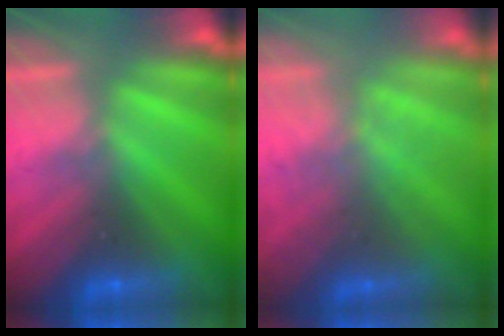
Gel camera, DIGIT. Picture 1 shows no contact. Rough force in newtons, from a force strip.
{"total": 1.7}